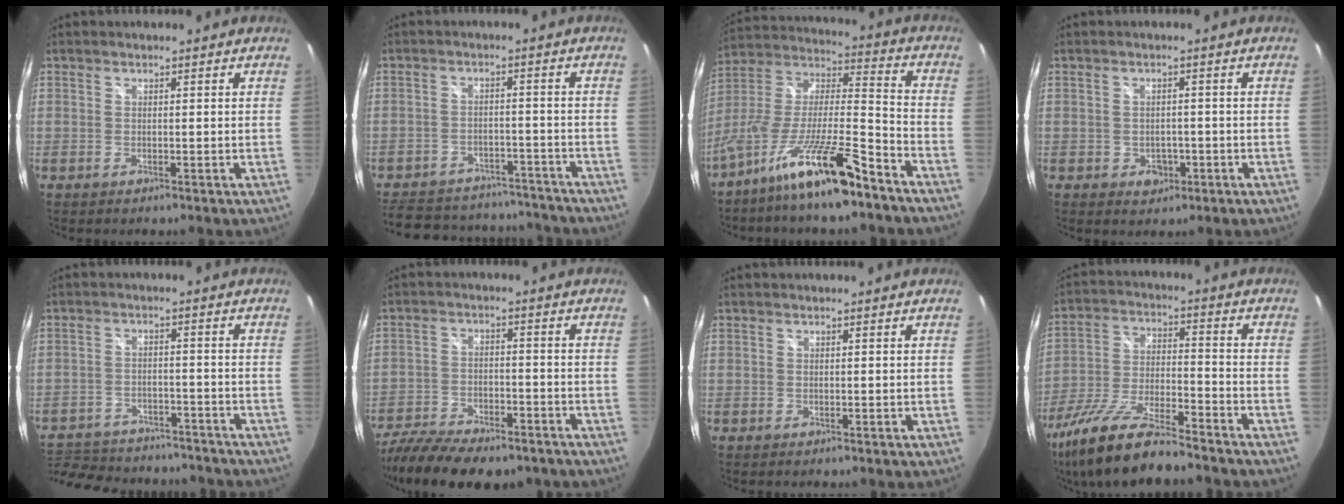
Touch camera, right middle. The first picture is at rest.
{"total": 22.8, "force": [-19.0, 9.6, 8.1], "torque": [-0.185, 0.028, -0.239]}
{"total": 18.3, "force": [-12.5, 2.5, 13.1], "torque": [-0.240, -0.023, -0.226]}
{"total": 3.4, "force": [-1.3, 2.8, 1.3], "torque": [-0.027, 0.000, -0.011]}
{"total": 22.7, "force": [-18.8, 9.3, 8.7], "torque": [-0.195, 0.007, -0.253]}
{"total": 17.7, "force": [-13.8, 6.4, 9.0], "torque": [-0.192, -0.035, -0.222]}
{"total": 0.0}
{"total": 16.8, "force": [-13.6, 2.8, 9.4], "torque": [-0.195, -0.031, -0.248]}